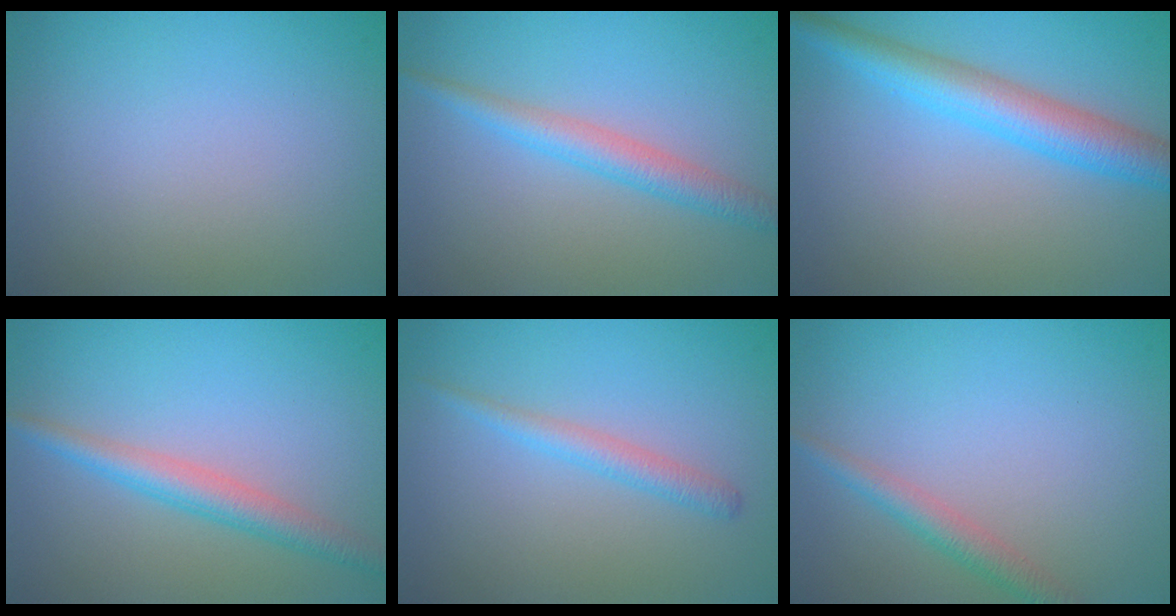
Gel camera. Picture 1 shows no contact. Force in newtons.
{"total": 2.8, "press": 2.8, "slide": 0.1}
{"total": 5.0, "press": 5.0, "slide": 0.2}
{"total": 3.2, "press": 3.2, "slide": 0.1}
{"total": 1.8, "press": 1.8, "slide": 0.0}
{"total": 2.1, "press": 2.1, "slide": 0.0}